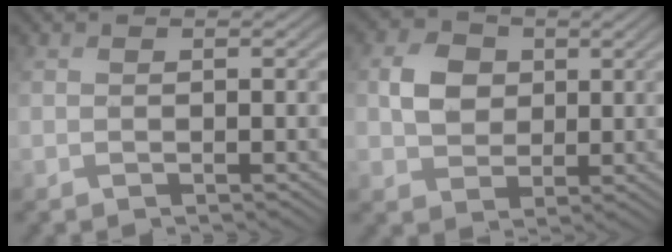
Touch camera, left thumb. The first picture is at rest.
{"total": 4.1, "force": [1.5, 3.5, 1.4], "torque": [-0.031, 0.014, 0.022]}